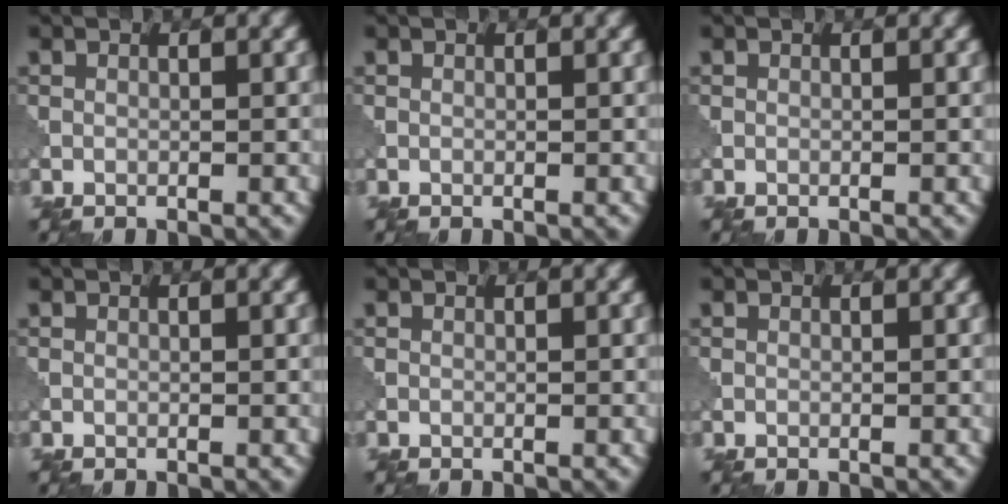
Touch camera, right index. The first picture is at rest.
{"total": 0.0}
{"total": 0.0}
{"total": 0.0}
{"total": 0.0}
{"total": 0.0}